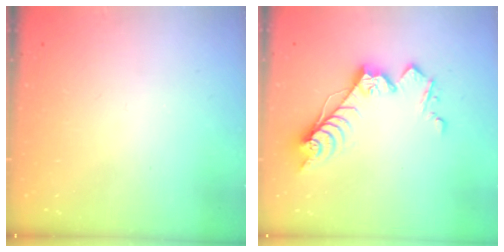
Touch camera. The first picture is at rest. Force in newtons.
{"total": 13.9, "press": 13.9, "slide": 0.5}